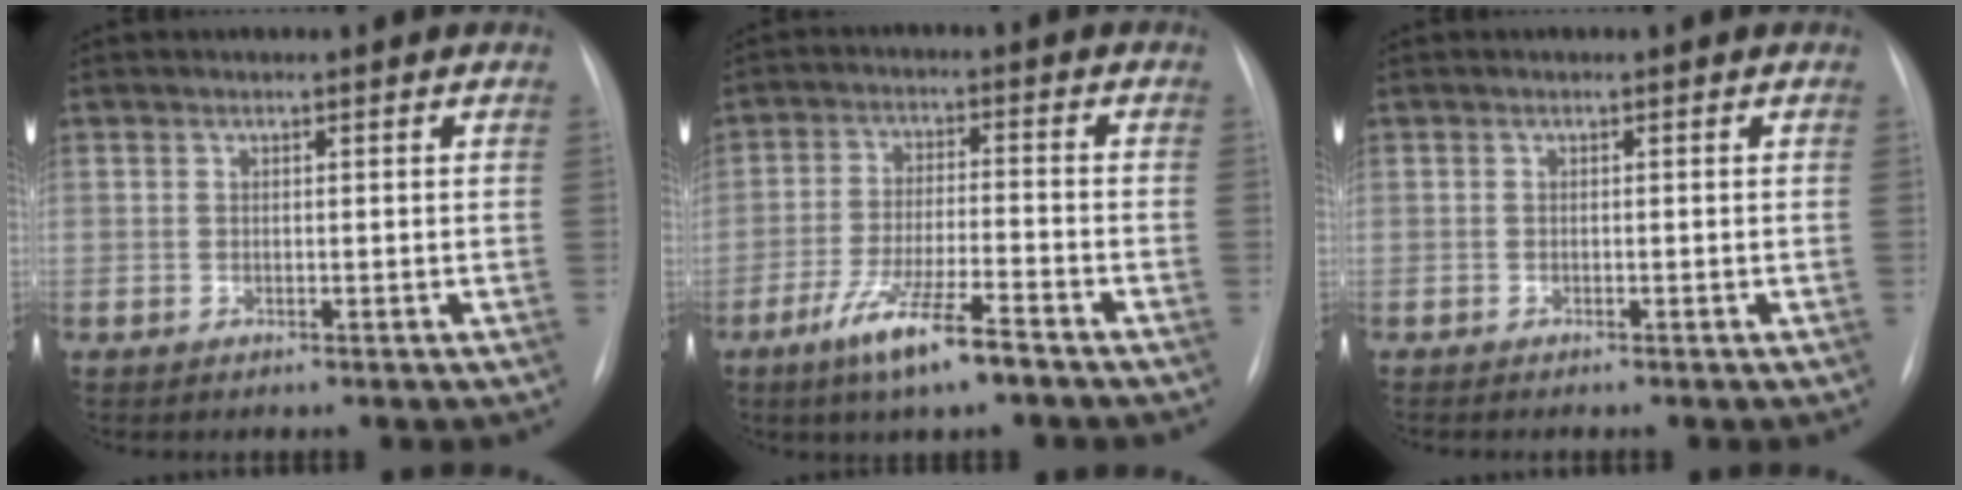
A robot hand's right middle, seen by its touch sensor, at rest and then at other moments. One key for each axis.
{"total": 9.2, "fx": -6.0, "fy": 0.9, "fz": 6.9, "tx": -0.137, "ty": -0.017, "tz": -0.107}
{"total": 0.7, "fx": -0.6, "fy": 0.0, "fz": 0.4, "tx": -0.006, "ty": -0.001, "tz": -0.006}